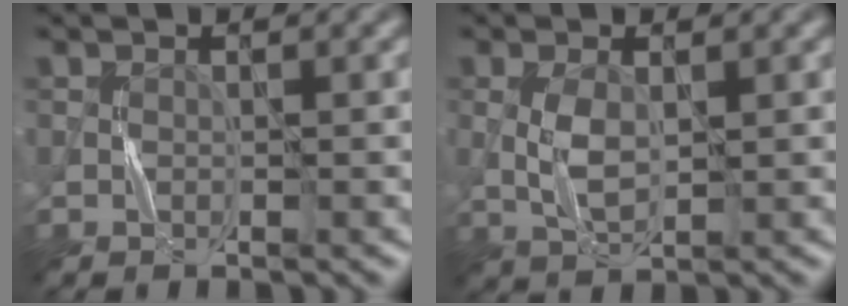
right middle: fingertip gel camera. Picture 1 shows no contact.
{"total": 2.7, "force": [0.3, 1.3, 2.3], "torque": [-0.053, 0.000, 0.012]}